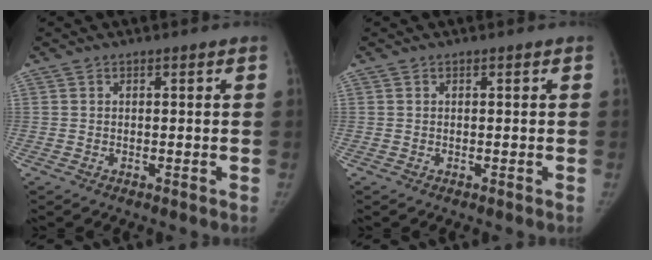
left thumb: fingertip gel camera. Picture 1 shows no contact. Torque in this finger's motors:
{"motor_torque": [0.09, -0.03, 0.28, -0.14, 0.02]}